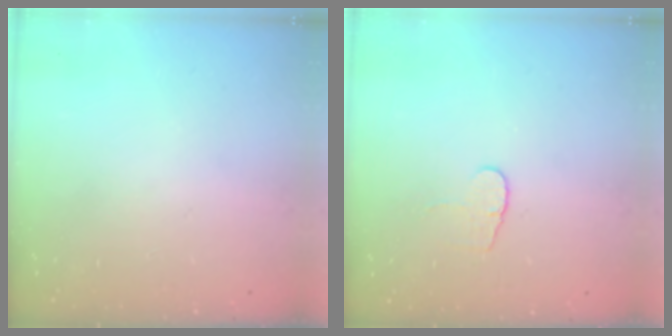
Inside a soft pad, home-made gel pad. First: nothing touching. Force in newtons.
{"total": 4.8, "press": 4.8, "slide": 0.4}